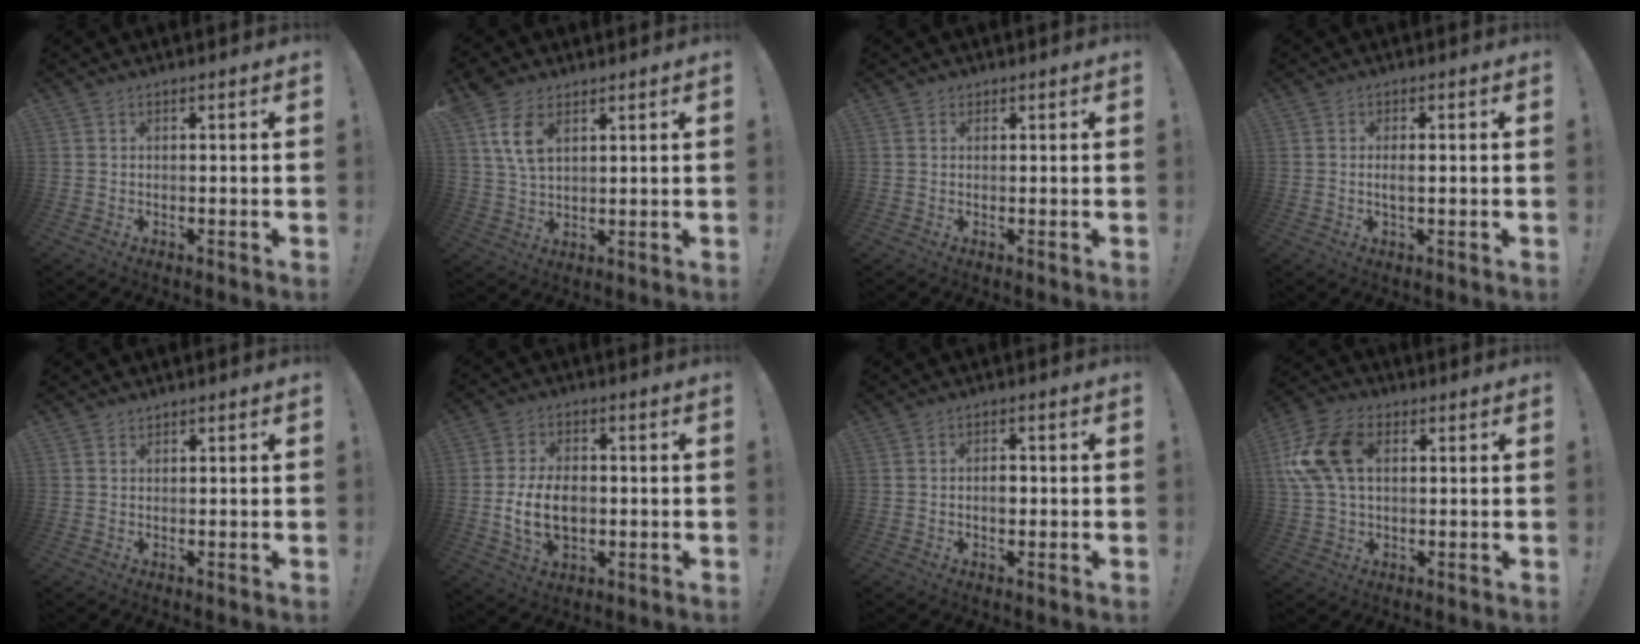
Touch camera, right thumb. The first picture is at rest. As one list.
[{"total": 10.0, "force": [4.7, 5.8, 6.6], "torque": [-0.128, -0.002, 0.091]}, {"total": 1.1, "force": [0.7, 0.8, 0.1], "torque": [0.006, -0.003, 0.012]}, {"total": 2.6, "force": [-0.1, 0.7, 2.5], "torque": [-0.038, -0.002, -0.004]}, {"total": 1.0, "force": [0.9, 0.4, 0.0], "torque": [0.008, -0.006, 0.016]}, {"total": 12.1, "force": [-1.3, 8.1, 8.9], "torque": [-0.148, -0.001, -0.020]}, {"total": 2.6, "force": [-0.4, 1.7, 2.0], "torque": [-0.021, 0.002, -0.011]}, {"total": 16.7, "force": [3.4, 10.8, 12.2], "torque": [-0.240, 0.003, 0.065]}]